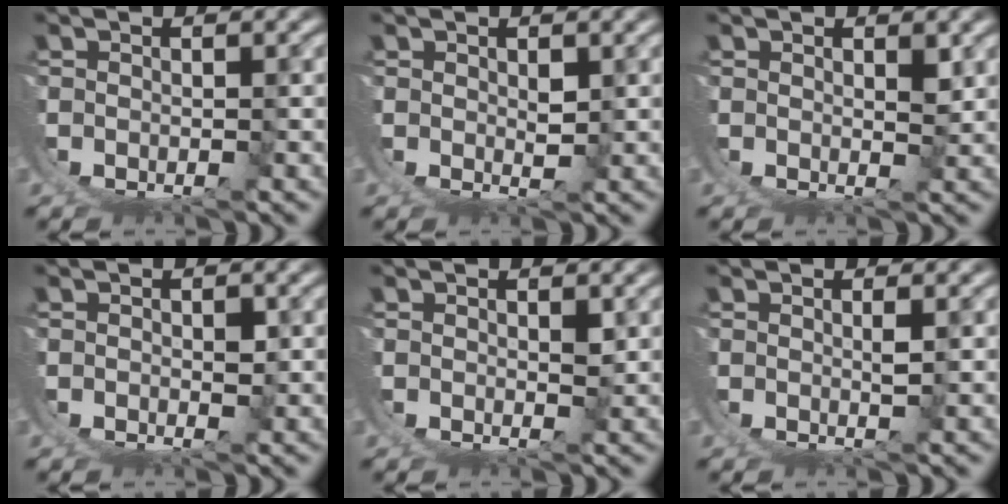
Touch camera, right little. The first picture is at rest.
{"total": 1.0, "force": [0.6, -0.1, 0.8], "torque": [-0.012, -0.009, 0.016]}
{"total": 1.1, "force": [0.8, -0.4, 0.7], "torque": [-0.004, -0.006, 0.016]}
{"total": 0.8, "force": [0.0, 0.5, 0.6], "torque": [-0.009, -0.004, 0.000]}
{"total": 0.8, "force": [0.6, -0.2, 0.5], "torque": [-0.003, -0.005, 0.011]}
{"total": 1.3, "force": [0.5, -1.1, 0.5], "torque": [-0.005, -0.003, 0.011]}